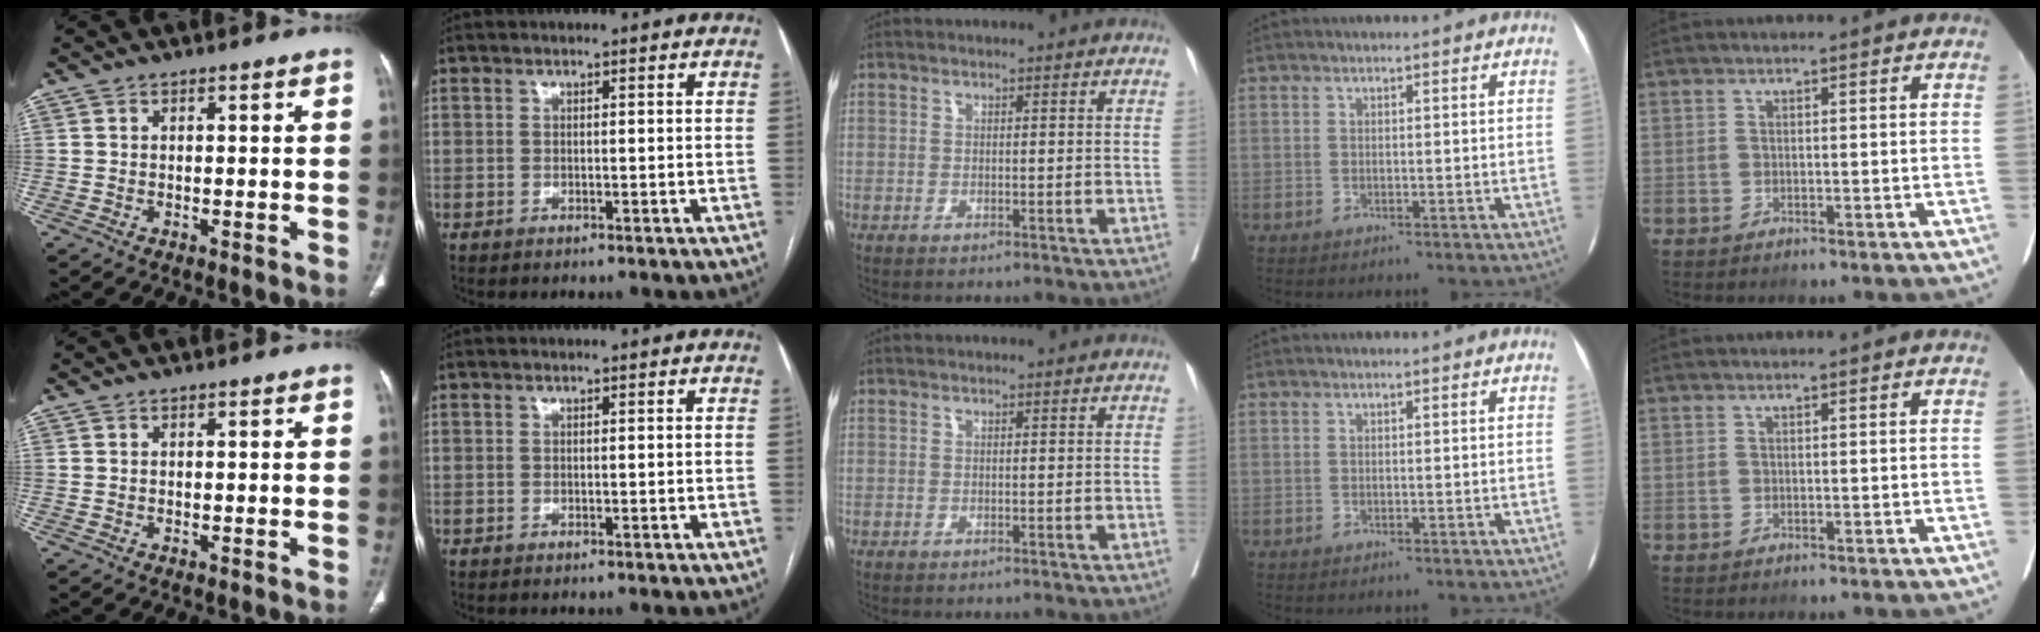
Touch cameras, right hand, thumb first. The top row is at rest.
{}